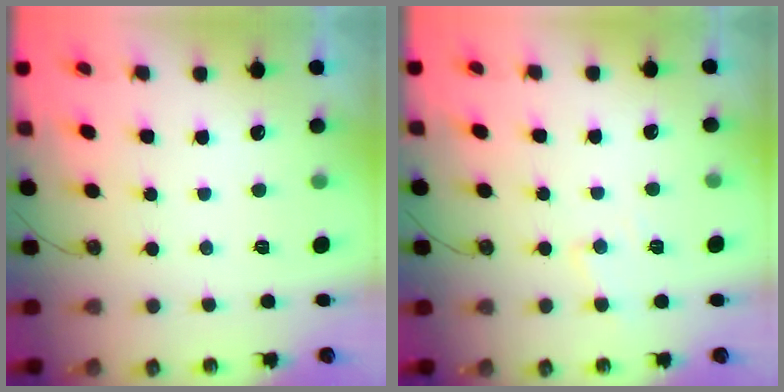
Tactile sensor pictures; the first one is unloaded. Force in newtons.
{"total": 6.0, "press": 6.0, "slide": 0.7}